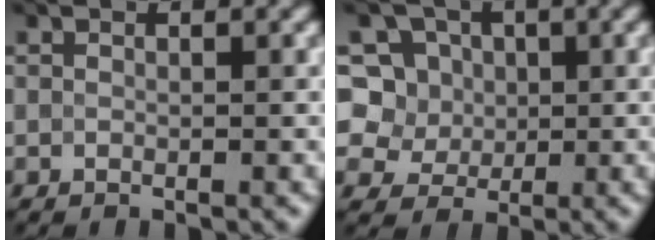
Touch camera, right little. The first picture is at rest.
{"total": 8.2, "force": [1.9, 7.3, 3.2], "torque": [-0.052, 0.036, 0.007]}